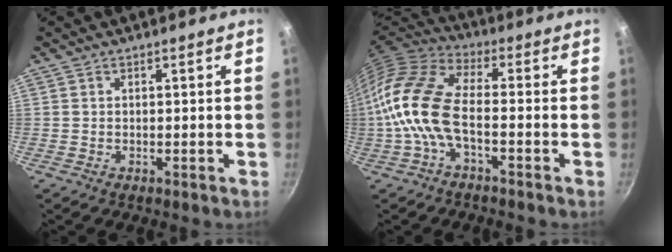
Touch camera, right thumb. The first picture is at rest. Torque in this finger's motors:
{"motor_torque": [0.81, 0.61, 1.98, -0.45, 0.60]}